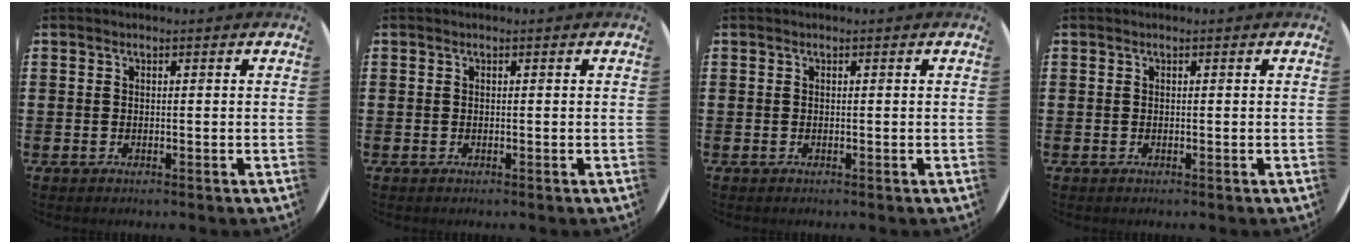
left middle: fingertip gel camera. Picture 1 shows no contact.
{"total": 0.0}
{"total": 0.0}
{"total": 0.0}